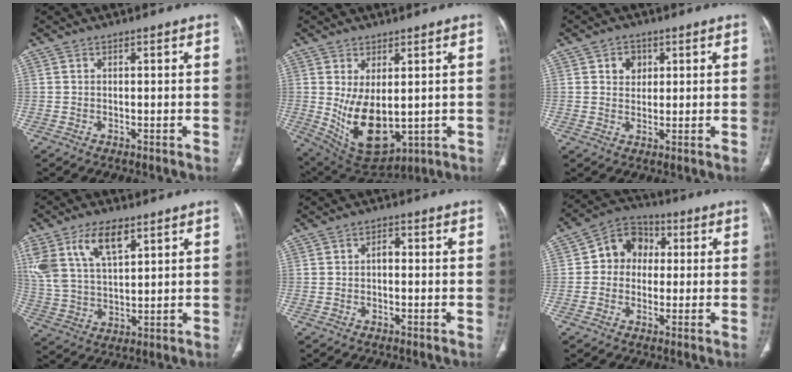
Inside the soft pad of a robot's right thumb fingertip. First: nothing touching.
{"total": 12.2, "force": [-0.2, 6.6, 10.2], "torque": [-0.166, -0.019, 0.029]}
{"total": 3.7, "force": [1.5, 3.0, 1.6], "torque": [-0.005, -0.005, 0.023]}
{"total": 13.3, "force": [6.9, 6.5, 9.3], "torque": [-0.182, -0.013, 0.138]}
{"total": 1.8, "force": [-0.3, 1.1, 1.3], "torque": [-0.015, 0.008, -0.009]}
{"total": 8.9, "force": [0.9, 7.6, 4.6], "torque": [-0.039, 0.020, -0.001]}